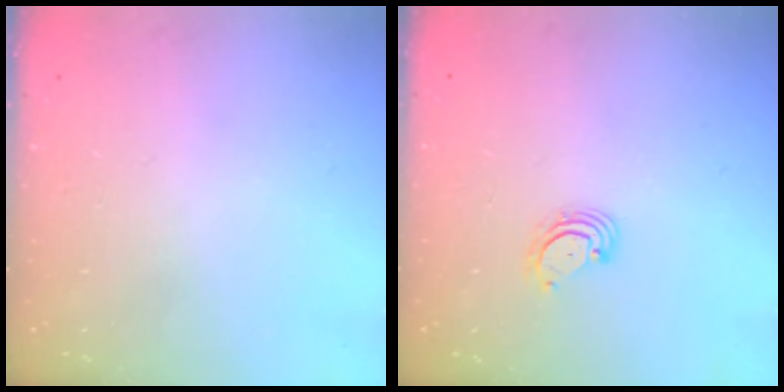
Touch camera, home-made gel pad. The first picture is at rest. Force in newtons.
{"total": 2.9, "press": 2.9, "slide": 0.4}